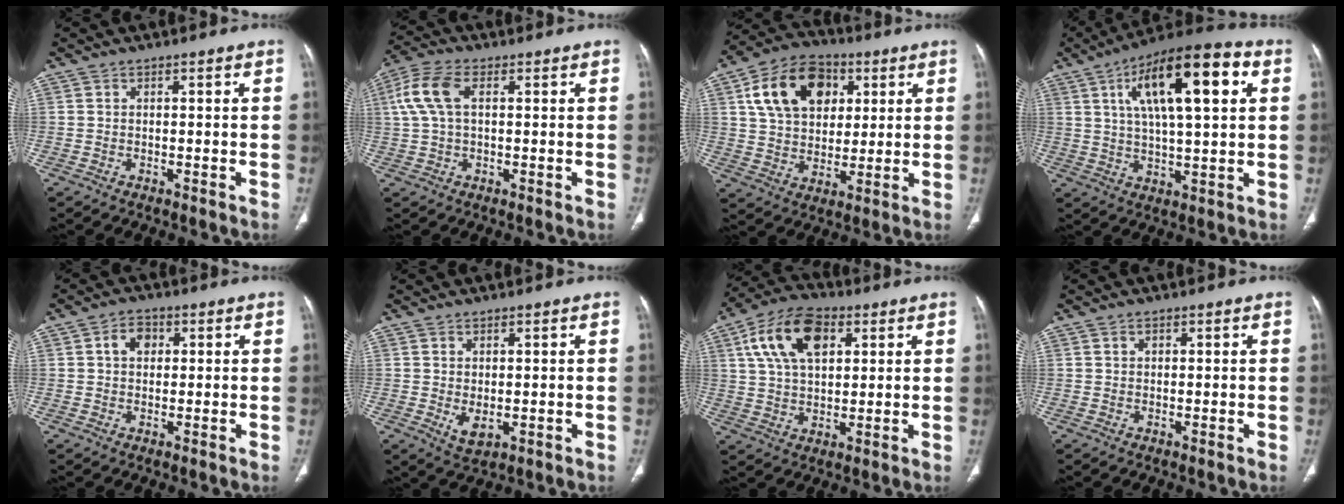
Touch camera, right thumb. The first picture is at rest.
{"total": 8.4, "force": [2.1, 4.3, 6.9], "torque": [-0.168, 0.022, 0.040]}
{"total": 16.4, "force": [5.6, 11.6, 10.0], "torque": [-0.150, -0.001, 0.096]}
{"total": 19.2, "force": [6.5, 6.4, 16.9], "torque": [-0.255, 0.006, 0.099]}
{"total": 3.9, "force": [1.0, 3.0, 2.4], "torque": [-0.027, 0.007, 0.015]}
{"total": 3.6, "force": [-0.4, 2.0, 3.0], "torque": [-0.048, -0.008, 0.006]}
{"total": 14.2, "force": [5.2, 8.2, 10.3], "torque": [-0.179, 0.003, 0.092]}
{"total": 0.7, "force": [0.4, 0.5, 0.3], "torque": [-0.003, -0.001, 0.007]}